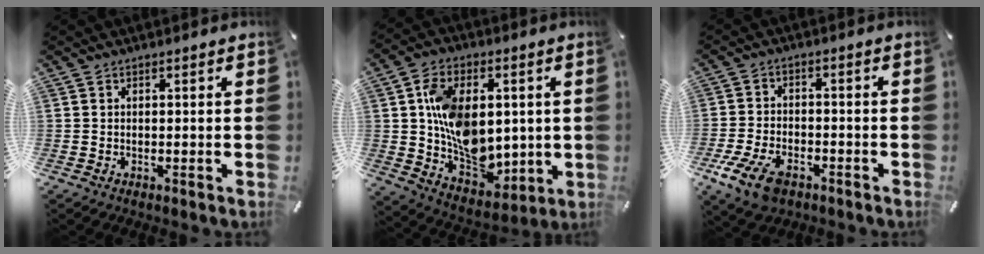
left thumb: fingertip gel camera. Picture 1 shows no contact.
{"total": 15.4, "force": [1.8, 11.4, 10.2], "torque": [-0.173, 0.007, 0.046]}
{"total": 9.0, "force": [-5.1, 5.3, 5.2], "torque": [-0.119, 0.017, -0.095]}